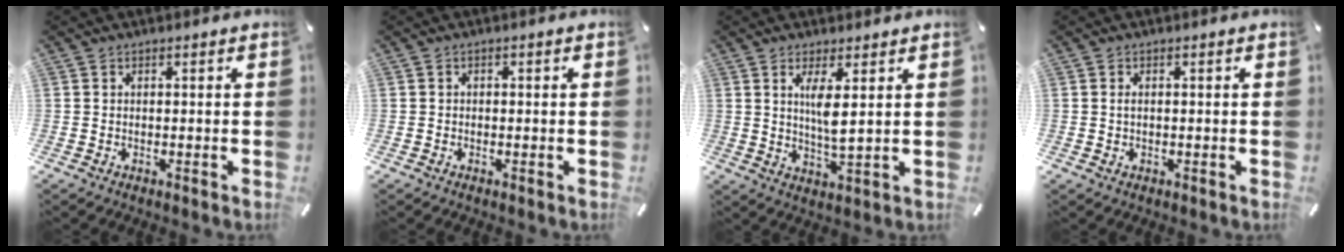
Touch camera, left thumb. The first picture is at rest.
{"total": 0.6, "force": [-0.2, 0.4, 0.3], "torque": [-0.006, 0.001, -0.005]}
{"total": 6.0, "force": [1.9, 1.2, 5.6], "torque": [-0.112, -0.009, 0.029]}
{"total": 1.2, "force": [0.0, 0.5, 1.1], "torque": [-0.022, 0.002, -0.001]}